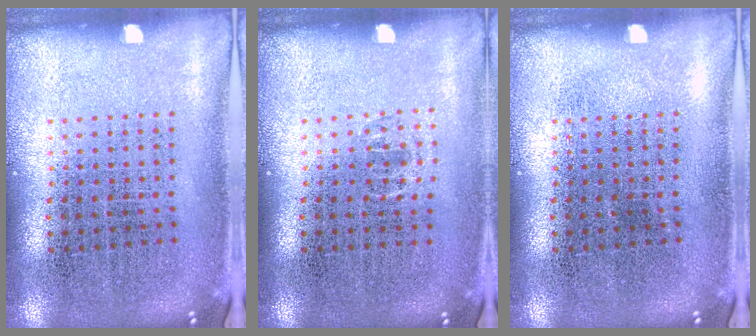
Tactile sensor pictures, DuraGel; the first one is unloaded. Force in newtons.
{"total": 0.6, "press": 0.4, "slide": 0.4}
{"total": 0.0}